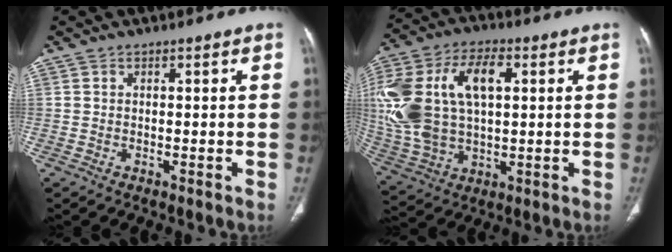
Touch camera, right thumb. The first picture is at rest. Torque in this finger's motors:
{"motor_torque": [2.36, 2.65, 2.22, 0.24, 0.25]}